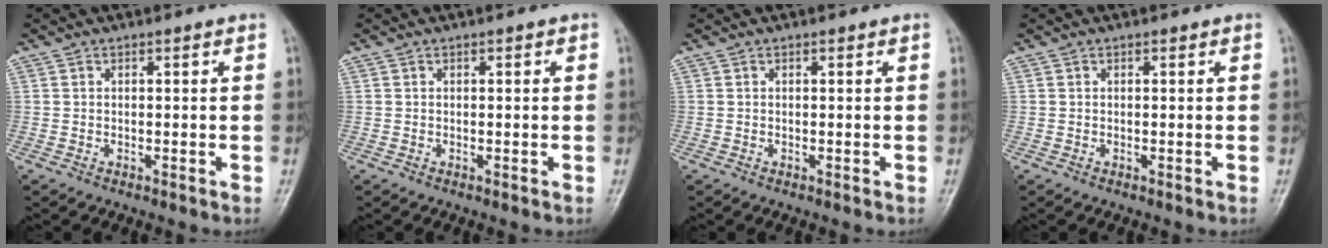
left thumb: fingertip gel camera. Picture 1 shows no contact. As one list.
[{"total": 0.7, "force": [0.2, 0.3, 0.6], "torque": [-0.004, 0.002, 0.003]}, {"total": 0.0}, {"total": 0.0}]